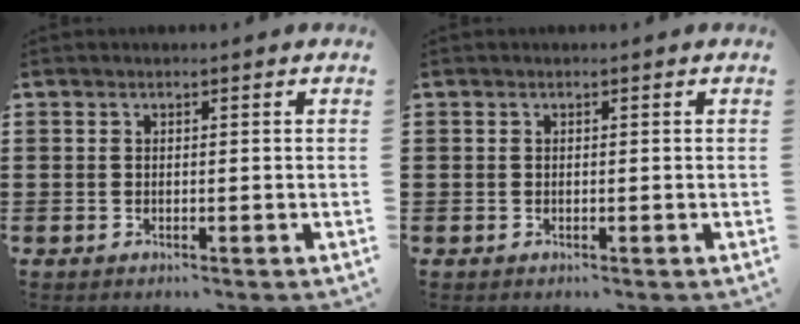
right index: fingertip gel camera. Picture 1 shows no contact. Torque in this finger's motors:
{"motor_torque": [-0.10, 0.33, 0.01, -0.01]}